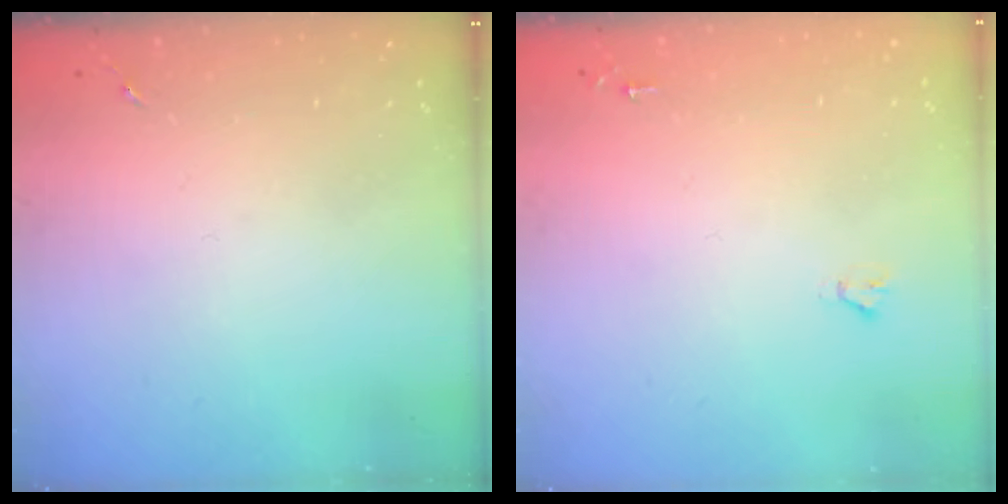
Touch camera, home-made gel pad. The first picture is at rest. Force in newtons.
{"total": 1.6, "press": 1.6, "slide": 0.1}